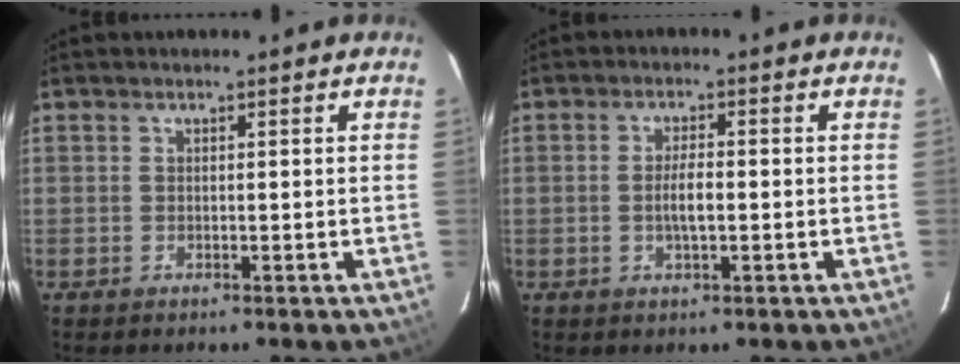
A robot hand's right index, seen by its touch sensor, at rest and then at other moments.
{"total": 3.5, "force": [-0.6, 0.9, 3.3], "torque": [-0.062, 0.000, -0.009]}